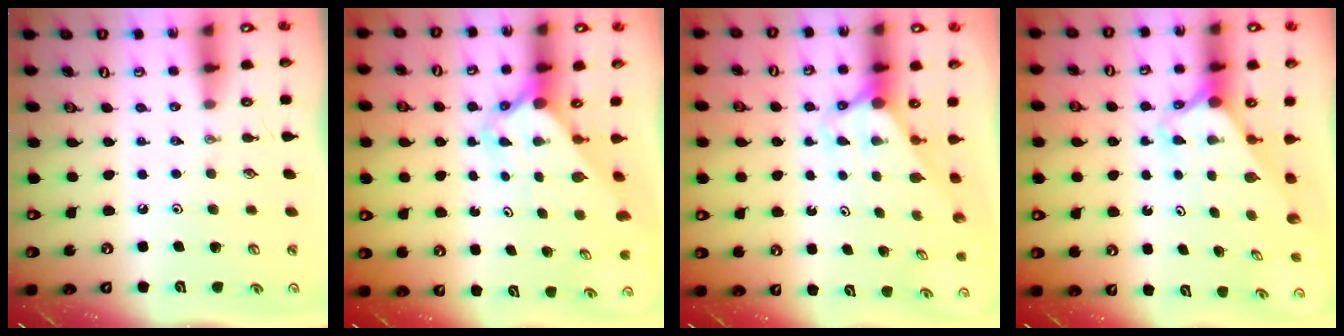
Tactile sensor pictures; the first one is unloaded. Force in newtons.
{"total": 2.8, "press": 2.8, "slide": 0.1}
{"total": 3.0, "press": 3.0, "slide": 0.0}
{"total": 2.3, "press": 2.3, "slide": 0.2}